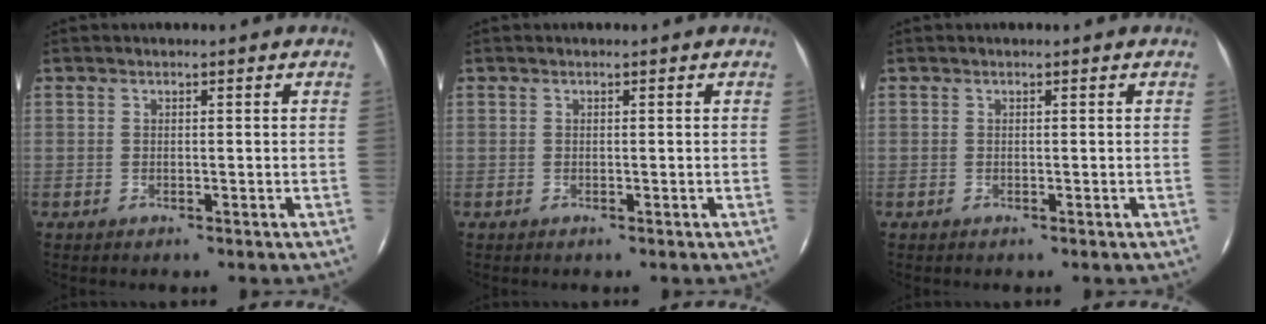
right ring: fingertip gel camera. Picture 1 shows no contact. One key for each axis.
{"total": 0.0}
{"total": 0.0}